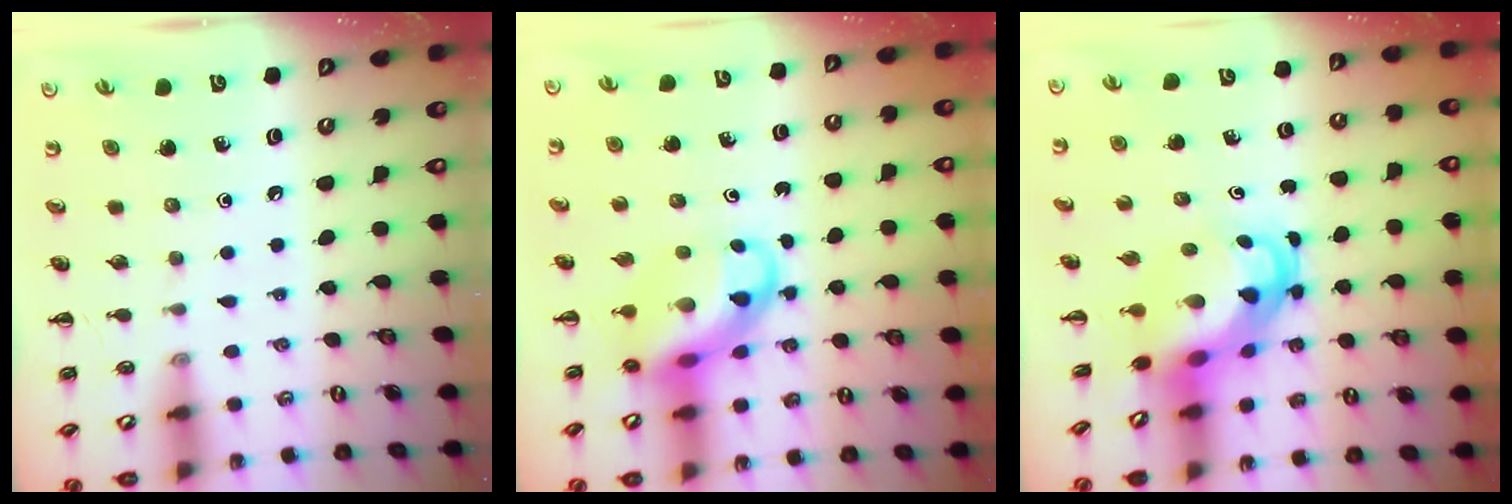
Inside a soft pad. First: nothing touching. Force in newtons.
{"total": 9.9, "press": 9.5, "slide": 2.8}
{"total": 5.9, "press": 5.6, "slide": 1.7}